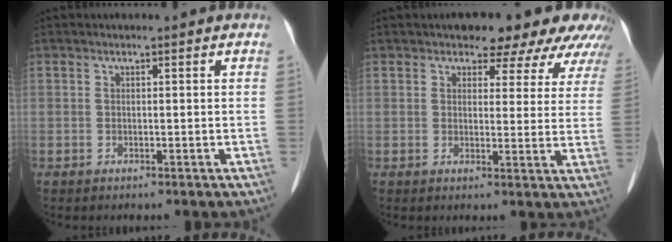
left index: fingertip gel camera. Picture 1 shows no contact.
{"total": 11.1, "force": [9.3, 4.4, 4.2], "torque": [-0.011, 0.005, 0.084]}